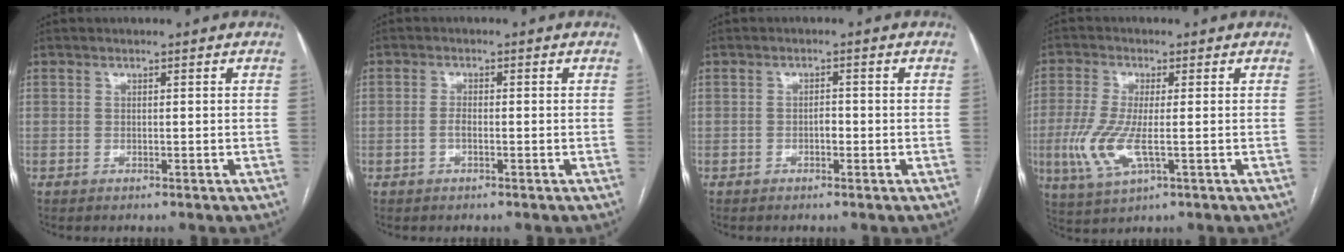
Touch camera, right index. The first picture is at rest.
{"total": 1.5, "force": [-0.5, 0.5, 1.3], "torque": [-0.026, 0.003, -0.010]}
{"total": 1.4, "force": [-0.5, 0.7, 1.1], "torque": [-0.016, 0.004, -0.009]}
{"total": 8.2, "force": [-1.6, 2.2, 7.7], "torque": [-0.181, -0.018, -0.029]}